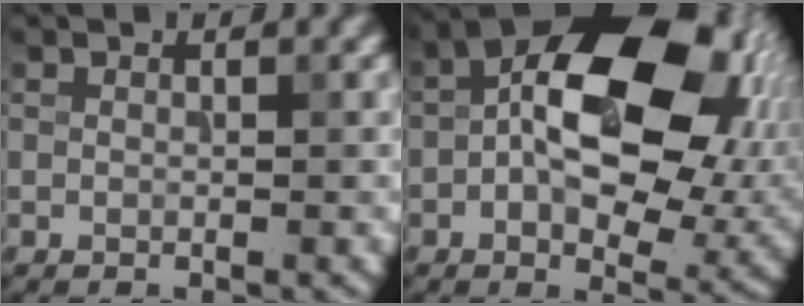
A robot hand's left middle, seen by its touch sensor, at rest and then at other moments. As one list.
[{"total": 15.5, "force": [0.7, 8.4, 13.0], "torque": [-0.184, 0.023, 0.004]}]